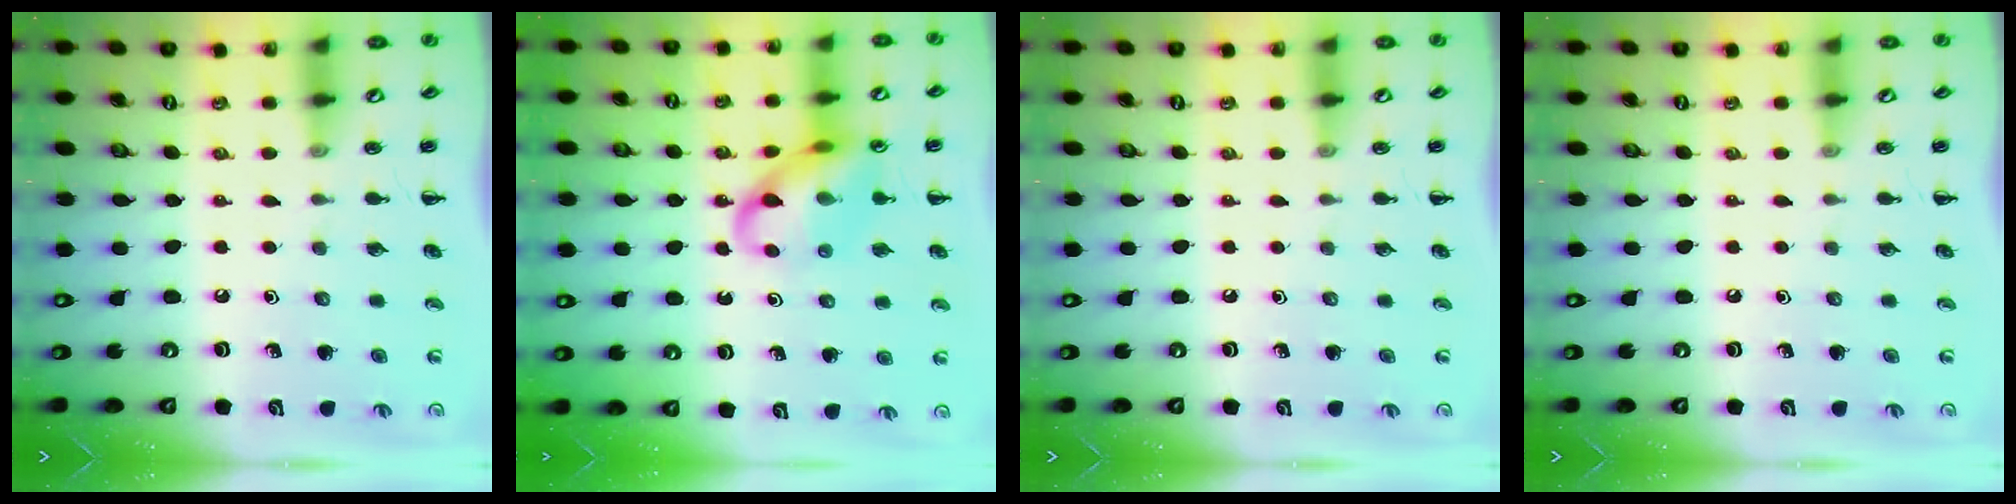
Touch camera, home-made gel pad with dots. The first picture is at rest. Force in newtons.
{"total": 14.3, "press": 14.2, "slide": 1.6}
{"total": 0.0}
{"total": 0.0}